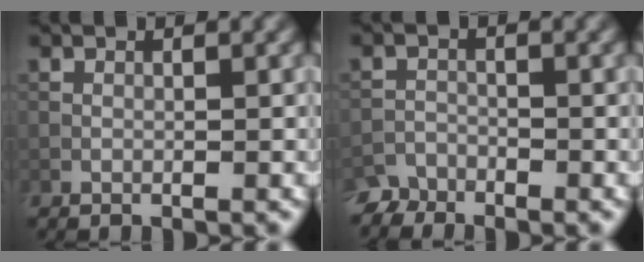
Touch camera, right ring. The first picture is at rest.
{"total": 2.6, "force": [-2.4, 0.8, 0.0], "torque": [-0.003, -0.003, -0.046]}